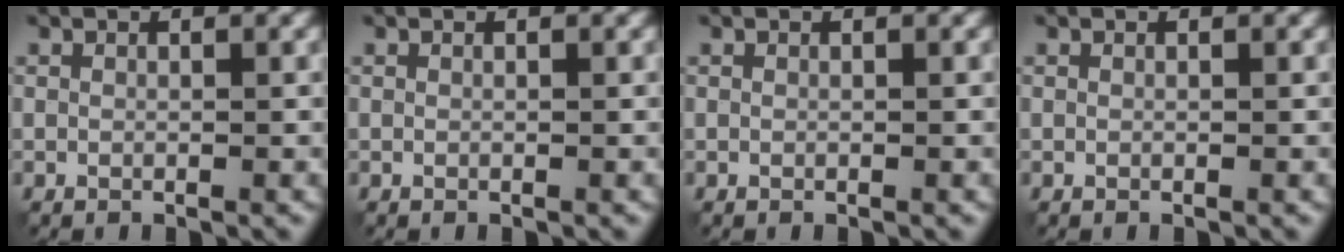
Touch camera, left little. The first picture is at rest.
{"total": 0.0}
{"total": 0.0}
{"total": 0.0}